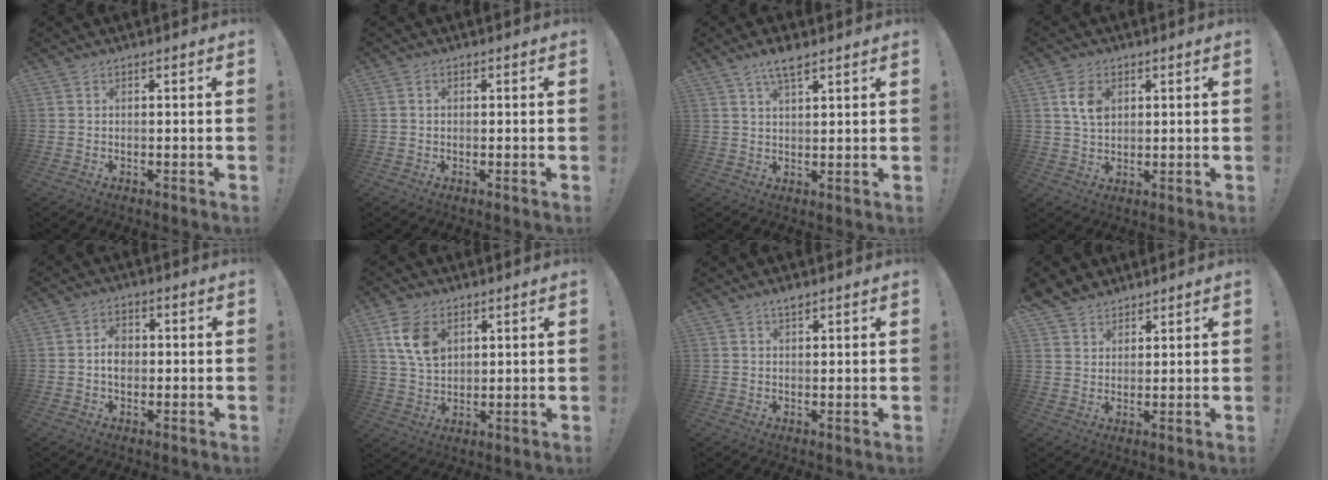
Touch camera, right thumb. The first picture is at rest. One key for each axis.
{"total": 0.6, "fx": -0.1, "fy": 0.5, "fz": 0.3, "tx": -0.005, "ty": 0.004, "tz": -0.002}
{"total": 6.1, "fx": 4.3, "fy": 1.7, "fz": 4.0, "tx": -0.062, "ty": -0.022, "tz": 0.072}
{"total": 6.8, "fx": 2.2, "fy": 4.7, "fz": 4.5, "tx": -0.075, "ty": -0.003, "tz": 0.038}
{"total": 4.5, "fx": -0.4, "fy": 3.4, "fz": 3.0, "tx": -0.033, "ty": 0.002, "tz": -0.009}
{"total": 9.9, "fx": 4.0, "fy": 6.7, "fz": 6.0, "tx": -0.100, "ty": -0.008, "tz": 0.077}
{"total": 2.1, "fx": 1.8, "fy": 0.4, "fz": 1.0, "tx": -0.005, "ty": -0.012, "tz": 0.029}
{"total": 5.5, "fx": 4.5, "fy": 3.1, "fz": 0.4, "tx": -0.011, "ty": -0.031, "tz": 0.088}